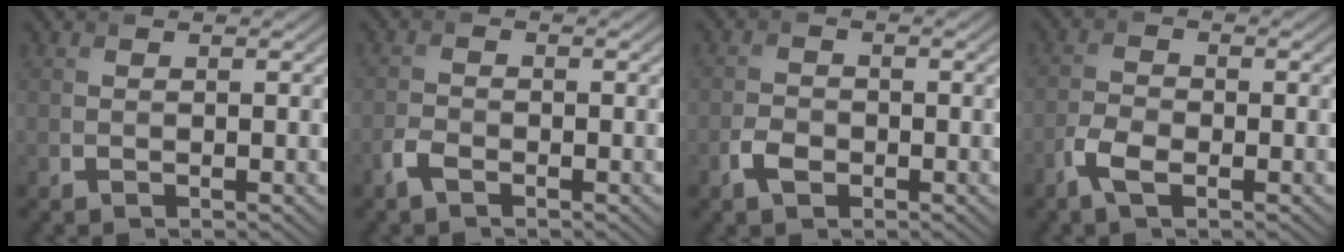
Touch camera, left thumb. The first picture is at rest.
{"total": 2.1, "force": [-1.5, 0.9, 1.1], "torque": [-0.028, 0.000, -0.037]}
{"total": 2.6, "force": [-1.4, 1.7, 1.5], "torque": [-0.032, 0.000, -0.031]}
{"total": 3.6, "force": [-2.0, 1.6, 2.5], "torque": [-0.056, 0.000, -0.049]}